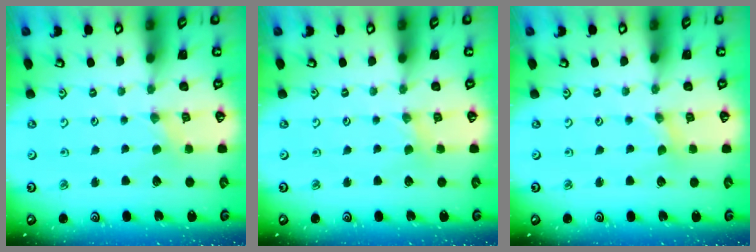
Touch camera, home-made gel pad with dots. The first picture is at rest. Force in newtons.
{"total": 1.7, "press": 1.7, "slide": 0.4}
{"total": 0.0}